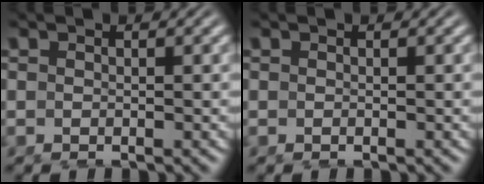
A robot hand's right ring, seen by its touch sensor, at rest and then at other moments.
{"total": 0.0}